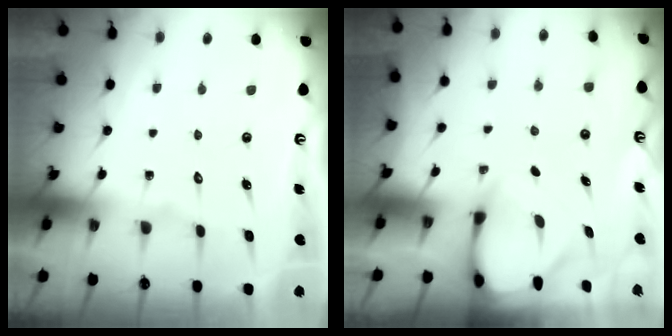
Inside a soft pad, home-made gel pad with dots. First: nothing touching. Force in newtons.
{"total": 3.0, "press": 3.0, "slide": 0.3}